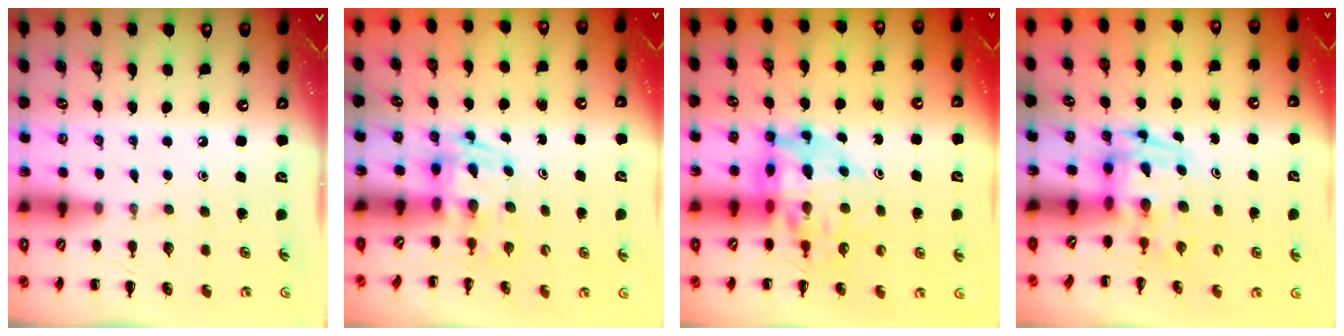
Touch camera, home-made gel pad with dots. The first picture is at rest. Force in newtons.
{"total": 2.8, "press": 2.7, "slide": 0.7}
{"total": 13.5, "press": 13.0, "slide": 3.8}
{"total": 3.3, "press": 3.3, "slide": 0.7}